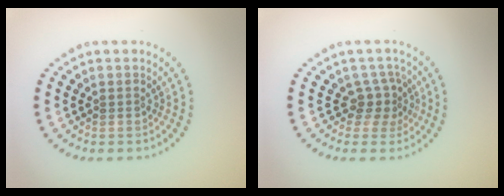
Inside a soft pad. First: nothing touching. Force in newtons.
{"total": 2.3, "press": 1.6, "slide": 1.7}